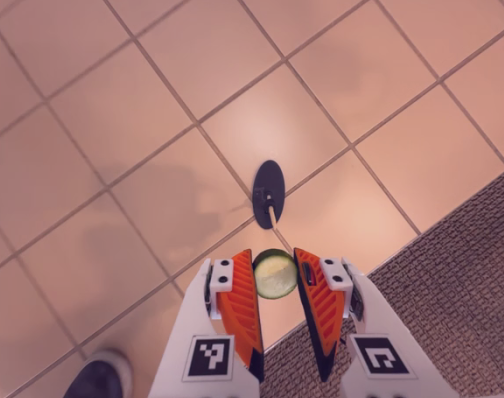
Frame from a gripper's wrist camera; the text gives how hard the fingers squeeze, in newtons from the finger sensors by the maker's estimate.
{"total": 8.3, "left": 8.6, "right": 8.0}